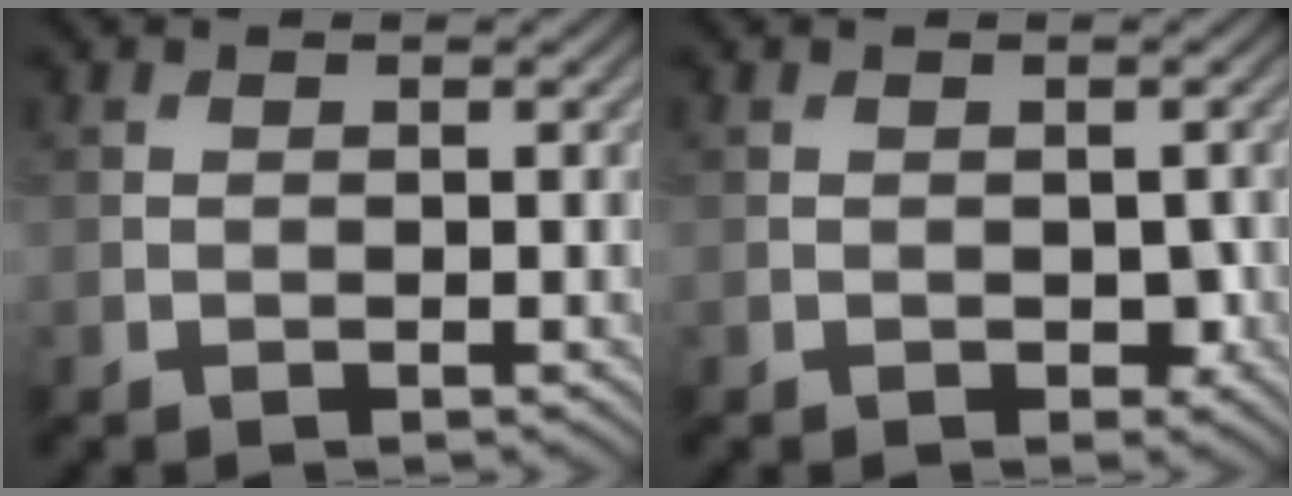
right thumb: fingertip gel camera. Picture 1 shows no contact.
{"total": 1.5, "force": [-0.4, 1.1, 1.0], "torque": [-0.017, -0.008, -0.003]}